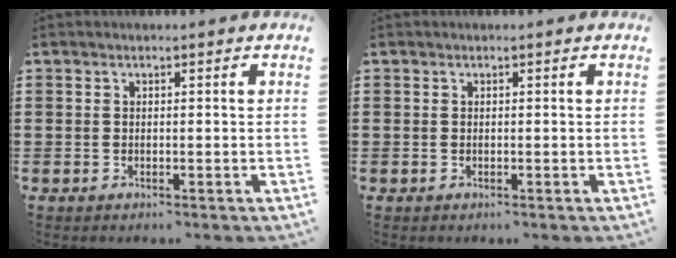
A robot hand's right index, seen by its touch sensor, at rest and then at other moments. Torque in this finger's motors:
{"motor_torque": [-0.02, 0.20, 0.03, -0.01]}